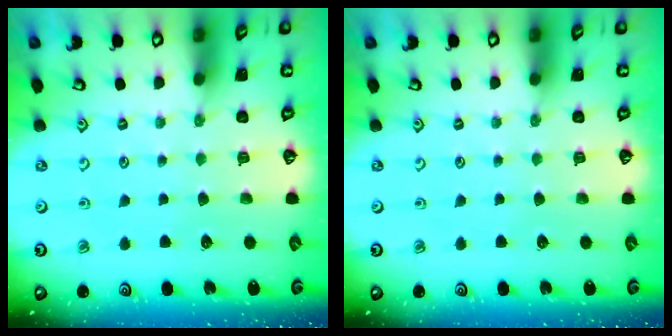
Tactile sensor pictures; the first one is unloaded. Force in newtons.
{"total": 0.0}